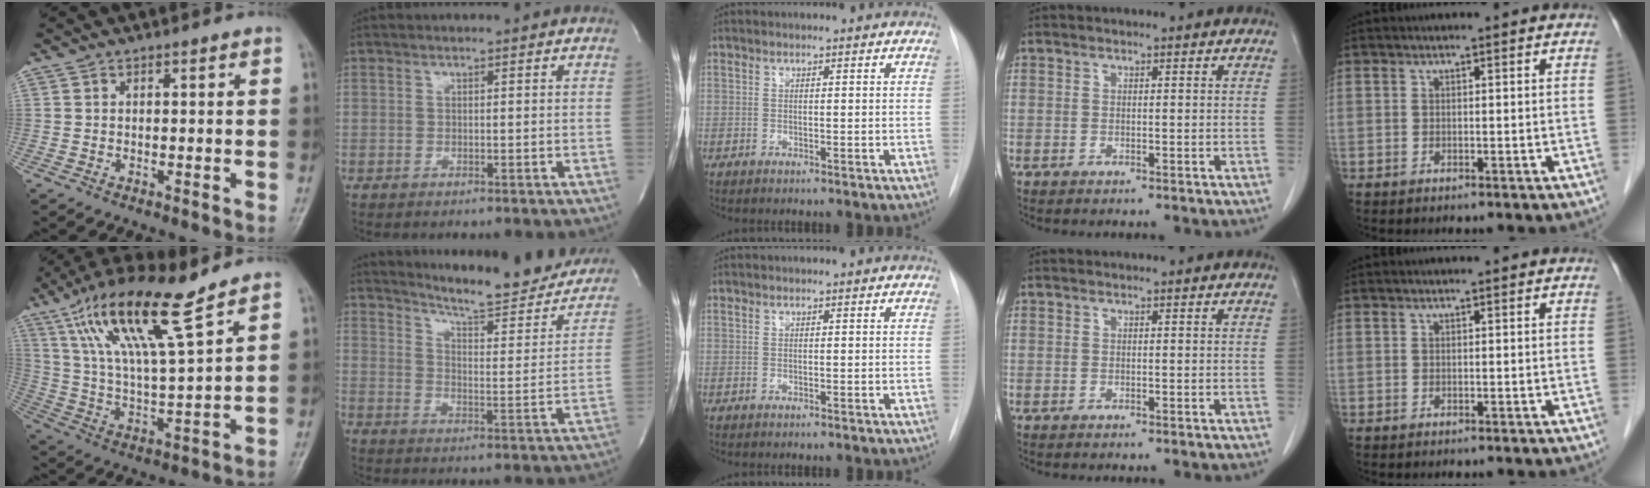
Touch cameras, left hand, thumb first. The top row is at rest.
{"thumb": {"total": 17.2, "force": [10.9, 2.8, 13.0], "torque": [-0.240, -0.041, 0.211]}, "index": {"total": 21.3, "force": [19.4, 2.9, 8.2], "torque": [-0.108, -0.069, 0.243]}}